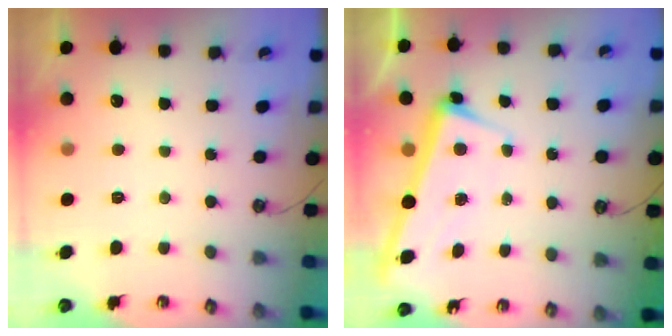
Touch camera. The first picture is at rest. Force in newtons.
{"total": 2.4, "press": 2.3, "slide": 0.7}